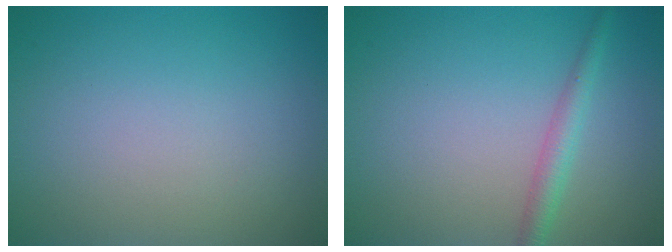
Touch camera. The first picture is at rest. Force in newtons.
{"total": 2.0, "press": 2.0, "slide": 0.0}